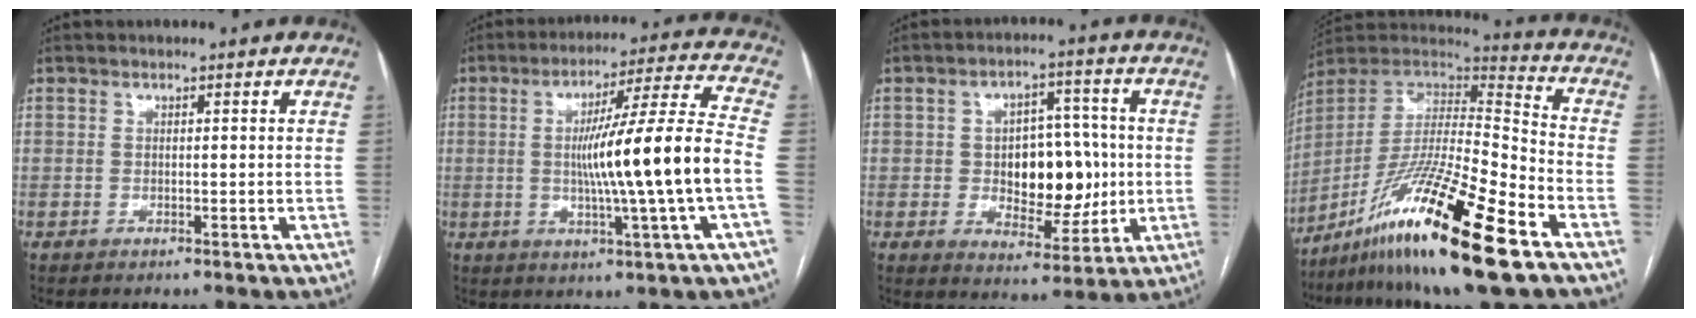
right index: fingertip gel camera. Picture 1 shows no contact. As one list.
[{"total": 15.8, "force": [-1.7, -1.7, 15.6], "torque": [-0.252, 0.000, -0.031]}, {"total": 11.6, "force": [-0.3, 6.7, 9.4], "torque": [-0.137, 0.018, 0.008]}, {"total": 22.3, "force": [-13.2, 1.4, 18.0], "torque": [-0.327, -0.027, -0.236]}]